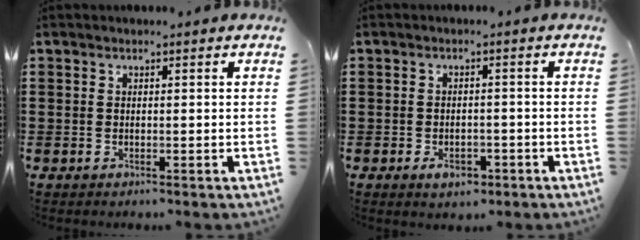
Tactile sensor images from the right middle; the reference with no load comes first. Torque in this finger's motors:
{"motor_torque": [1.36, 0.03, 0.11, 0.05]}